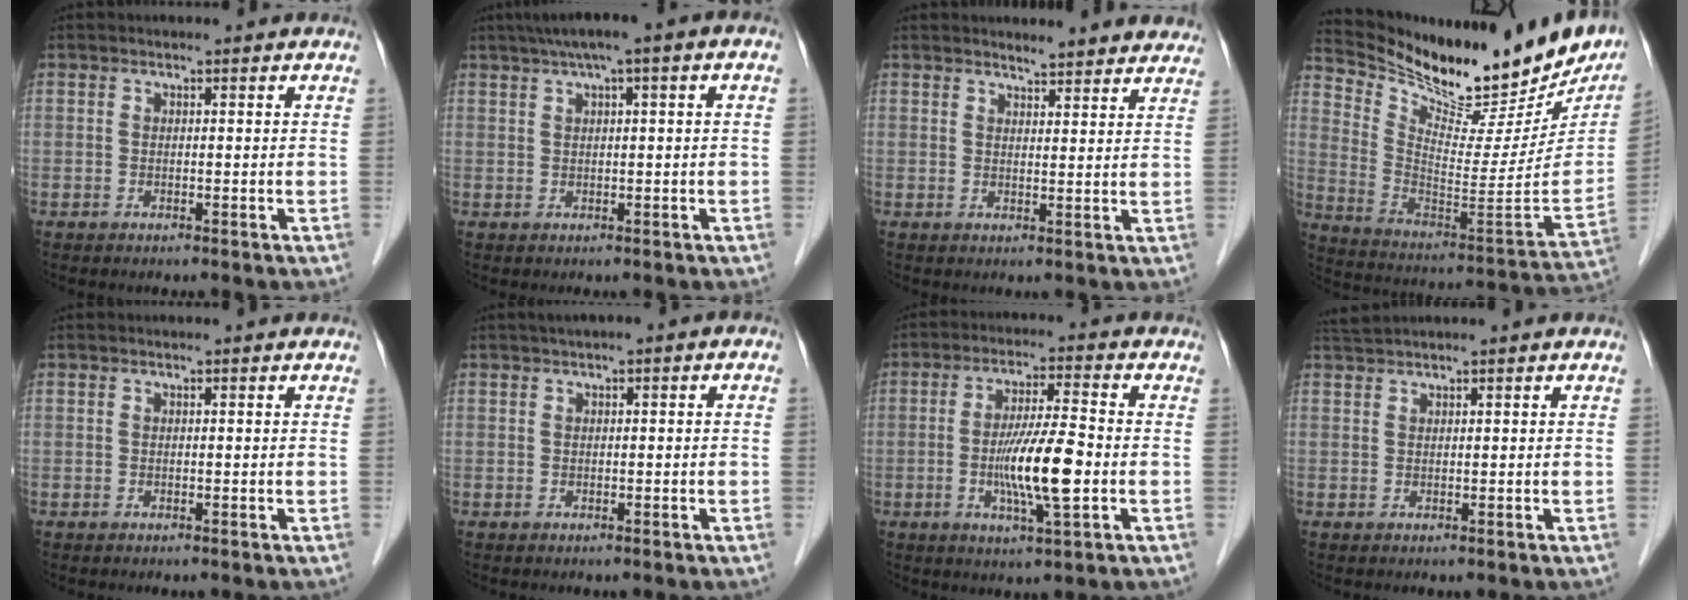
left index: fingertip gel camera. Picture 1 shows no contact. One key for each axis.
{"total": 6.9, "fx": 3.2, "fy": 0.6, "fz": 6.1, "tx": -0.098, "ty": 0.038, "tz": 0.047}
{"total": 7.2, "fx": 6.9, "fy": 1.1, "fz": 1.8, "tx": -0.014, "ty": -0.001, "tz": 0.064}
{"total": 25.7, "fx": 21.7, "fy": 7.0, "fz": 11.9, "tx": -0.195, "ty": -0.052, "tz": 0.313}
{"total": 0.0}
{"total": 1.7, "fx": 0.4, "fy": 0.6, "fz": 1.6, "tx": -0.026, "ty": 0.014, "tz": 0.004}
{"total": 9.6, "fx": -1.9, "fy": 0.6, "fz": 9.4, "tx": -0.179, "ty": -0.010, "tz": -0.037}
{"total": 1.8, "fx": 1.6, "fy": -0.4, "fz": 0.5, "tx": -0.014, "ty": 0.017, "tz": 0.039}